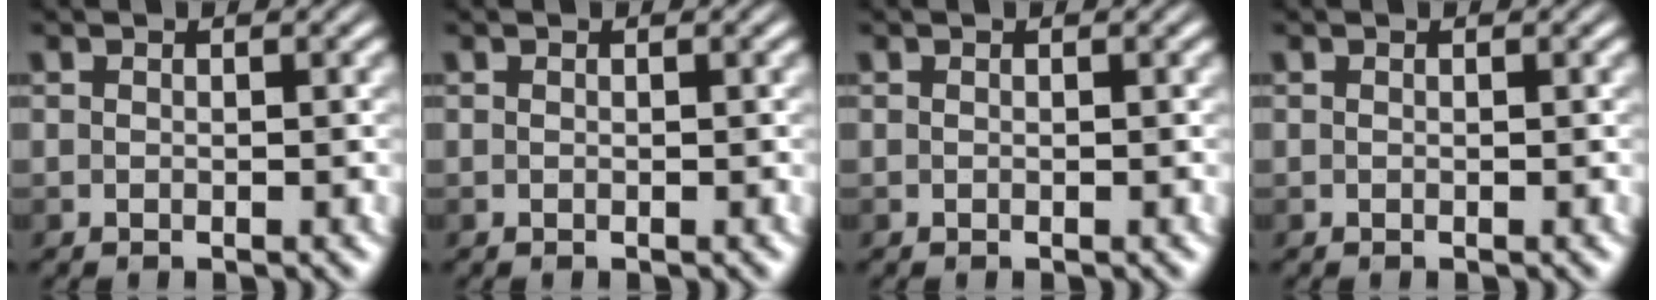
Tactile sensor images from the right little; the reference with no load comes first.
{"total": 0.0}
{"total": 0.0}
{"total": 0.0}